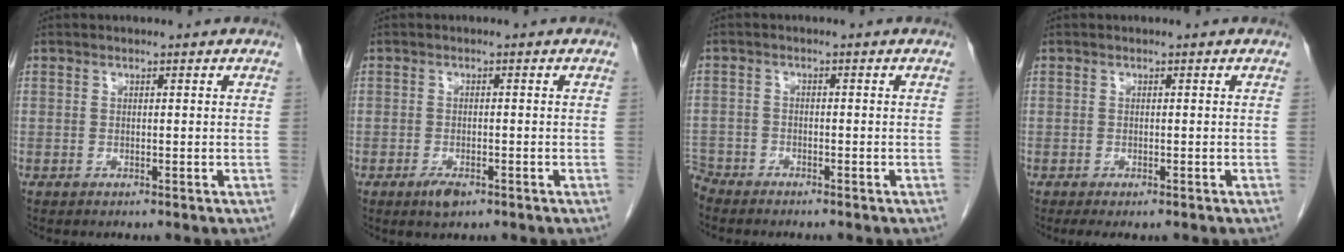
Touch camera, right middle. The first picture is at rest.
{"total": 2.4, "force": [-1.5, 0.9, 1.7], "torque": [-0.034, -0.002, -0.023]}
{"total": 4.7, "force": [-4.4, 1.6, 0.4], "torque": [-0.009, -0.009, -0.084]}
{"total": 3.2, "force": [-2.4, 1.0, 1.8], "torque": [-0.026, -0.010, -0.031]}